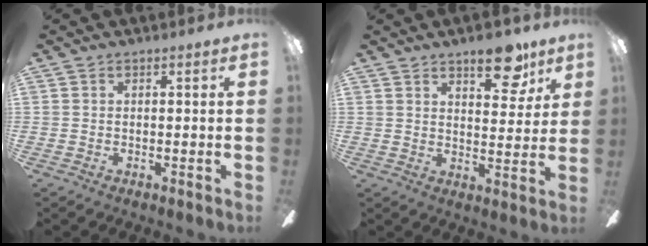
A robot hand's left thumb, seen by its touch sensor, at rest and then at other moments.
{"total": 10.3, "force": [7.1, 4.1, 6.2], "torque": [-0.058, -0.040, 0.114]}